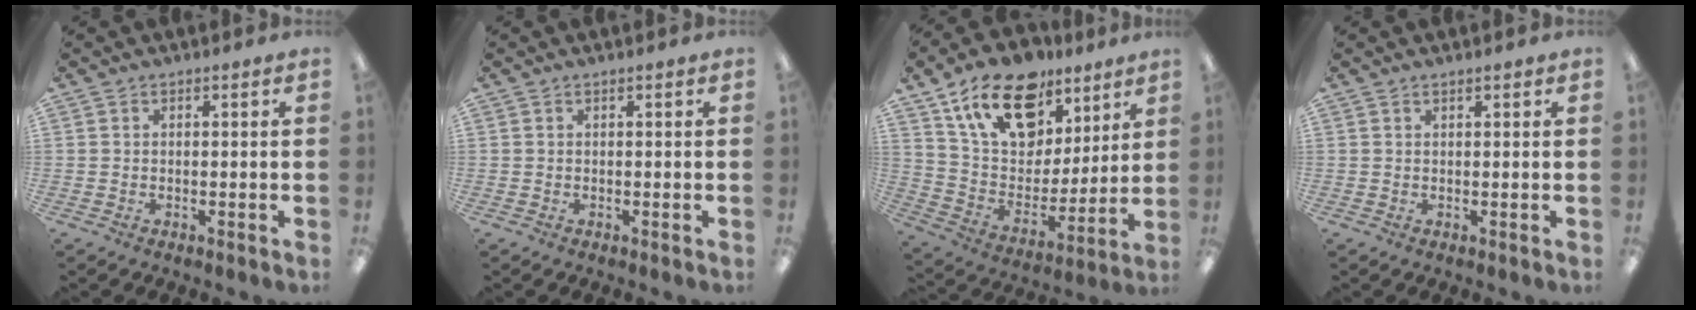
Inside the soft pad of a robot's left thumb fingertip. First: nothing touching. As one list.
[{"total": 0.0}, {"total": 19.6, "force": [11.9, 12.2, 9.7], "torque": [-0.166, -0.050, 0.215]}, {"total": 0.8, "force": [0.7, 0.2, 0.3], "torque": [-0.008, 0.001, 0.013]}]